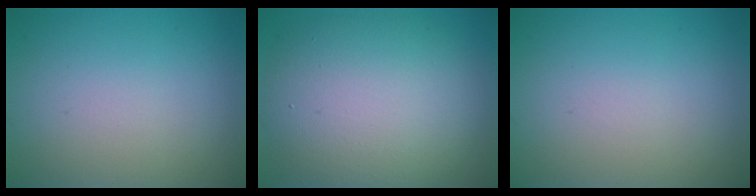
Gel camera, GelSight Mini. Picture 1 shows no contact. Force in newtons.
{"total": 10.3, "press": 10.3, "slide": 0.4}
{"total": 0.0}